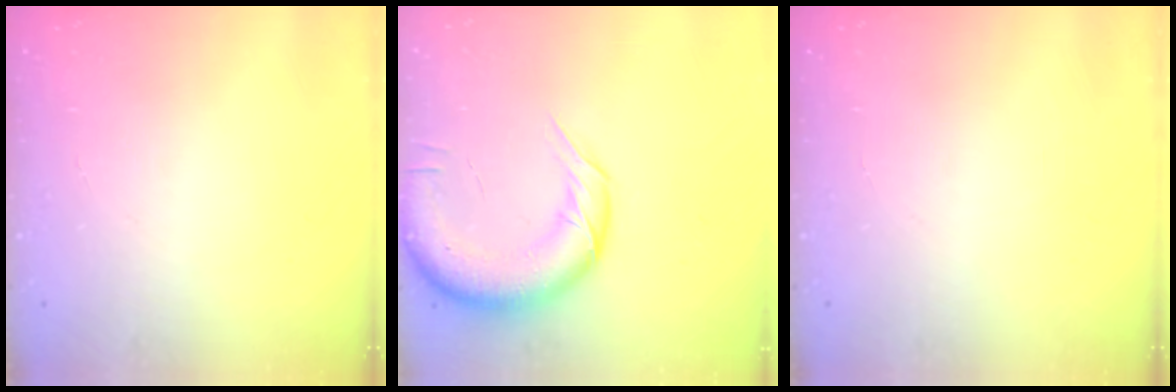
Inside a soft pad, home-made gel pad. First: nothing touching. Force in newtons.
{"total": 13.9, "press": 13.4, "slide": 3.7}
{"total": 0.0}